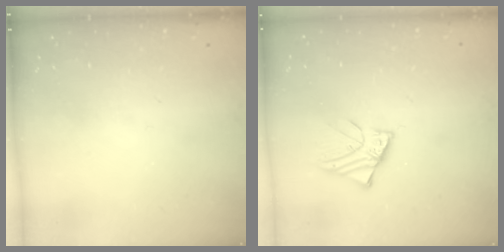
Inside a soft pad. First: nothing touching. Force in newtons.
{"total": 3.4, "press": 3.4, "slide": 0.2}